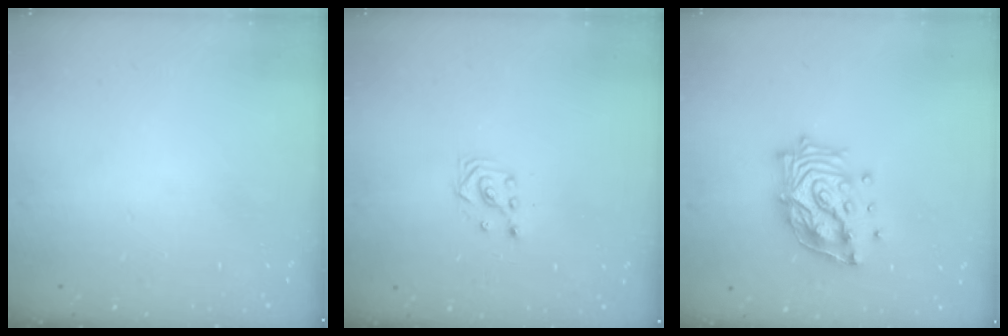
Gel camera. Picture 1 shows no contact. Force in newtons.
{"total": 3.3, "press": 3.3, "slide": 0.2}
{"total": 14.1, "press": 14.0, "slide": 1.4}